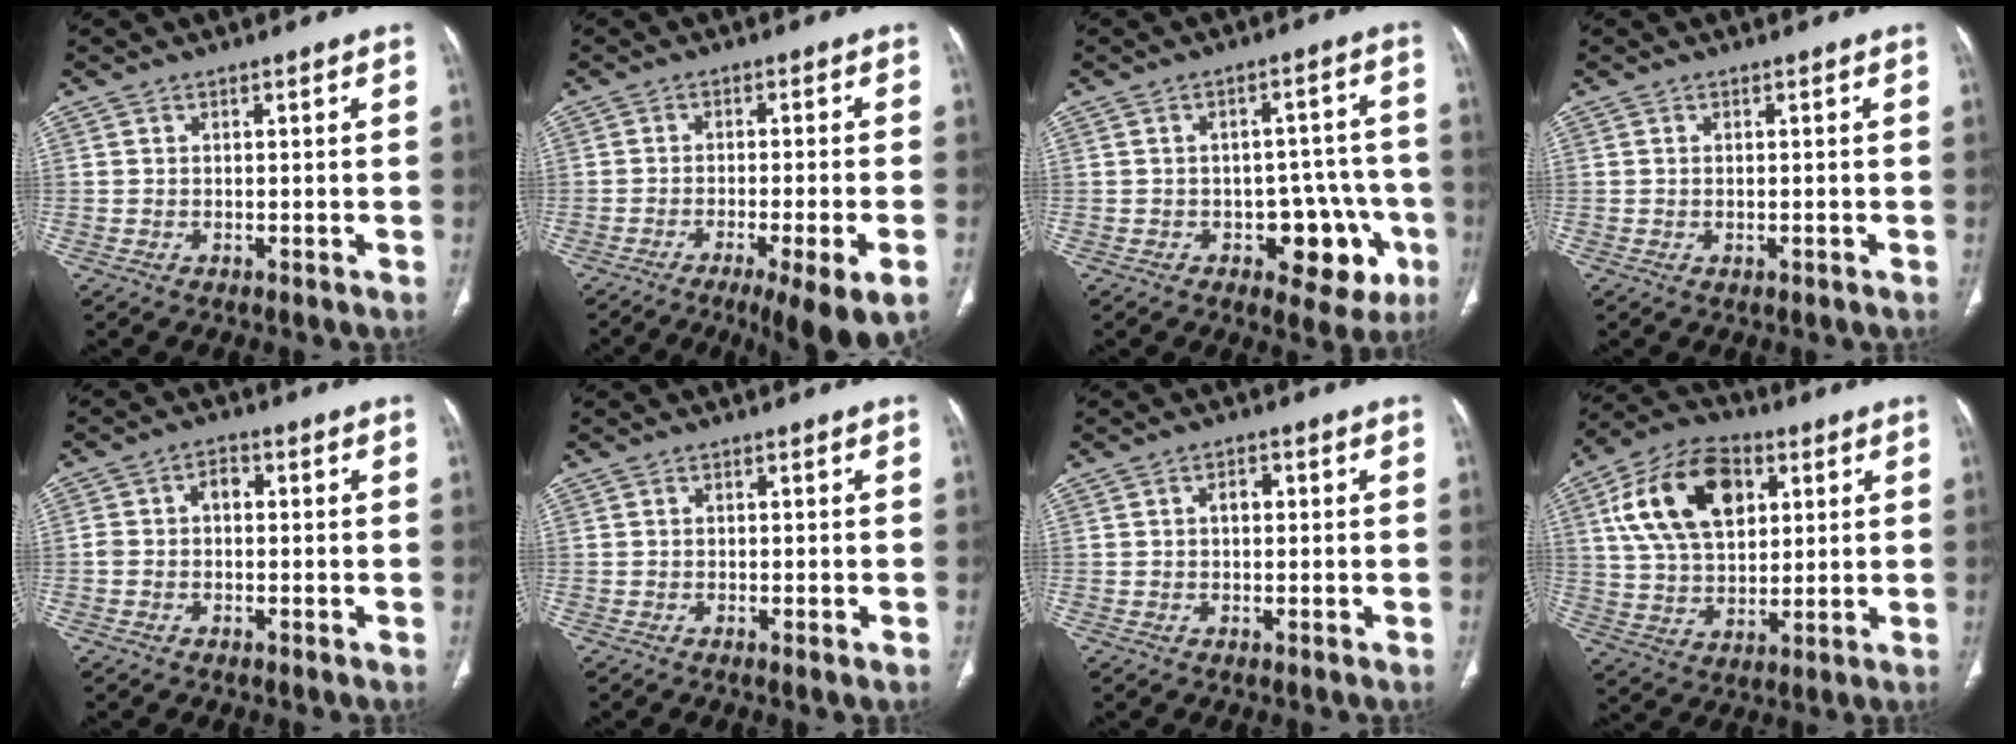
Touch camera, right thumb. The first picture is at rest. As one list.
[{"total": 11.3, "force": [-6.4, 1.0, 9.3], "torque": [-0.136, -0.004, -0.097]}, {"total": 11.6, "force": [-4.2, 6.7, 8.5], "torque": [-0.061, 0.032, -0.045]}, {"total": 0.5, "force": [-0.2, 0.2, 0.4], "torque": [-0.013, 0.000, 0.001]}, {"total": 3.4, "force": [-0.1, 2.4, 2.4], "torque": [-0.039, 0.017, -0.007]}, {"total": 1.2, "force": [-0.5, 0.1, 1.2], "torque": [-0.021, -0.004, -0.007]}, {"total": 2.0, "force": [0.2, 1.4, 1.5], "torque": [-0.021, 0.009, 0.001]}, {"total": 18.3, "force": [6.0, 11.4, 13.0], "torque": [-0.213, -0.001, 0.107]}]